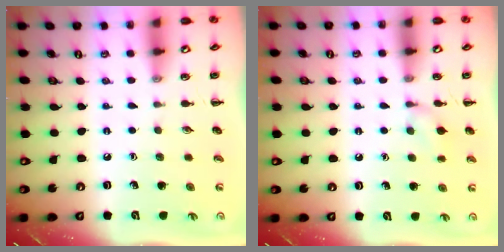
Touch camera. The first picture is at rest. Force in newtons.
{"total": 7.4, "press": 7.0, "slide": 2.4}